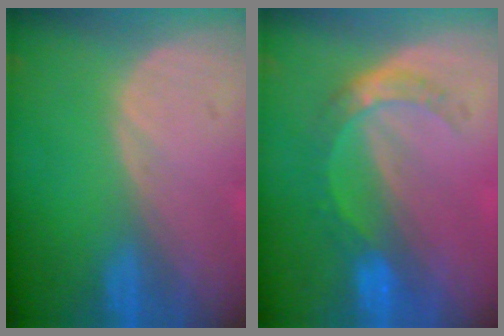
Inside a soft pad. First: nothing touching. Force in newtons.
{"total": 5.2, "press": 4.7, "slide": 2.4}